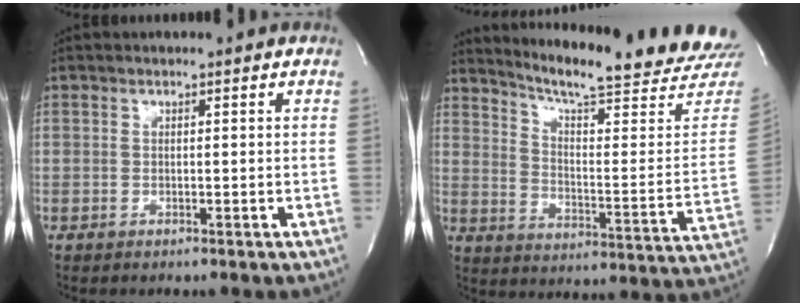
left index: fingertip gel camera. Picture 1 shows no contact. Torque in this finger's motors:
{"motor_torque": [-0.28, -0.45, 0.14, 0.05]}